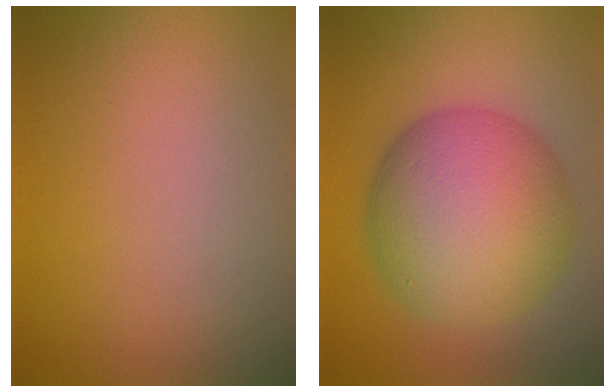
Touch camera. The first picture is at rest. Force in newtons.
{"total": 12.2, "press": 12.1, "slide": 0.2}